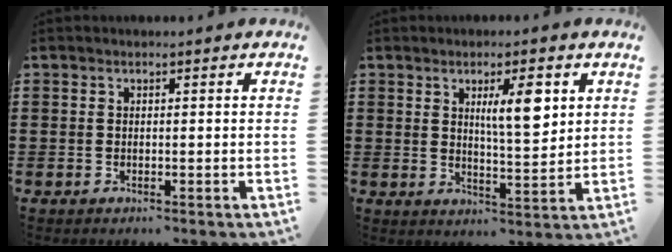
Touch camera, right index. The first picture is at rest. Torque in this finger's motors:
{"motor_torque": [0.60, 0.17, 0.29, 0.06]}